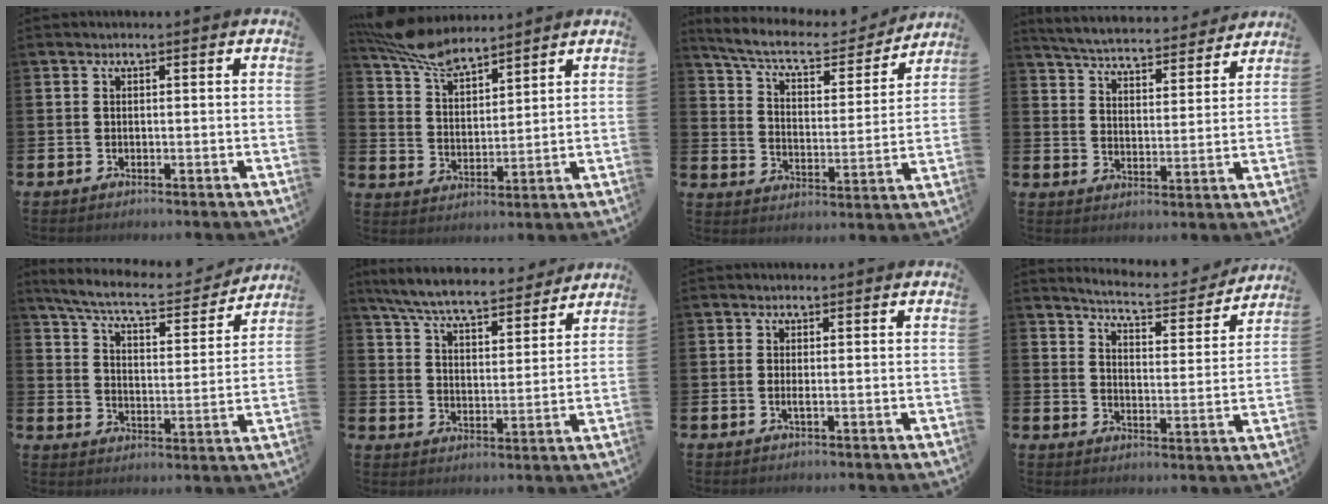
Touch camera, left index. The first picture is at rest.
{"total": 7.8, "force": [7.2, 1.8, 2.5], "torque": [-0.076, -0.029, 0.133]}
{"total": 8.3, "force": [7.3, 2.0, 3.3], "torque": [-0.092, -0.050, 0.121]}
{"total": 5.2, "force": [5.2, 0.6, 0.7], "torque": [-0.039, -0.042, 0.087]}
{"total": 7.6, "force": [6.9, 1.2, 3.0], "torque": [-0.091, -0.044, 0.116]}
{"total": 7.5, "force": [7.0, 1.1, 2.5], "torque": [-0.080, -0.046, 0.121]}
{"total": 0.6, "force": [0.0, -0.1, 0.6], "torque": [-0.011, -0.004, 0.000]}
{"total": 5.3, "force": [5.2, 0.3, 1.2], "torque": [-0.041, -0.042, 0.083]}